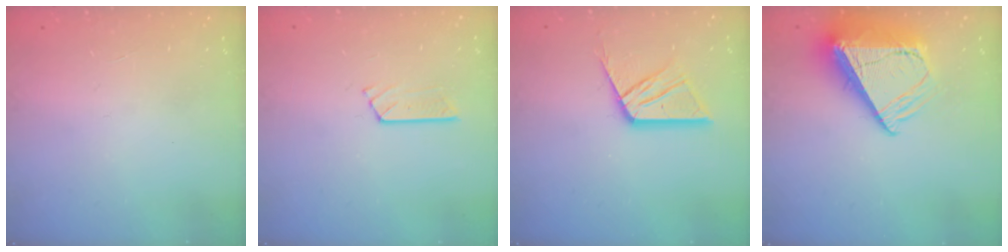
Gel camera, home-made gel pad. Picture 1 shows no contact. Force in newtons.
{"total": 3.7, "press": 3.7, "slide": 0.3}
{"total": 12.2, "press": 12.2, "slide": 1.2}
{"total": 14.6, "press": 14.5, "slide": 1.5}